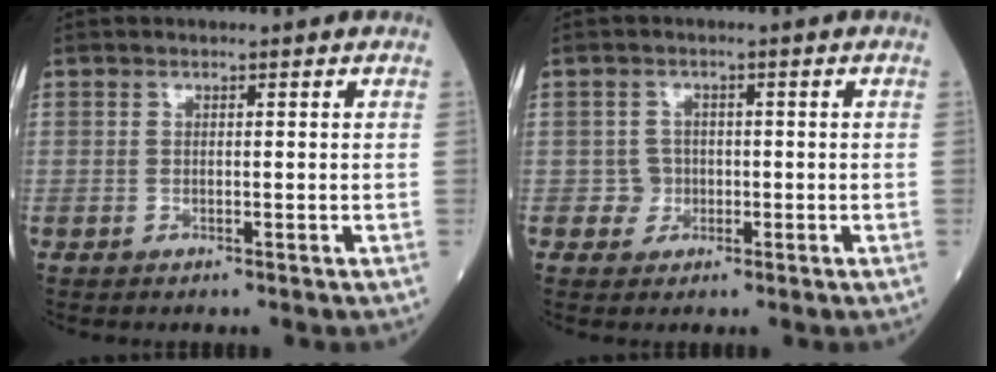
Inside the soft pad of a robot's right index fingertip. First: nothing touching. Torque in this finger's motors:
{"motor_torque": [-0.01, 0.02, -0.01, 0.00]}